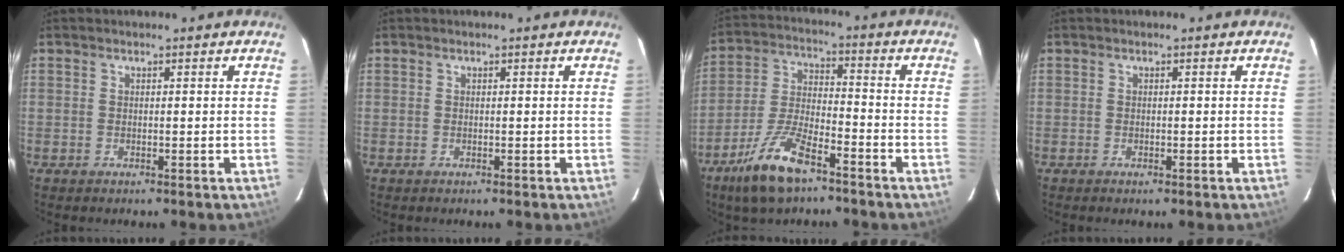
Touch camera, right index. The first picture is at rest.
{"total": 0.0}
{"total": 12.4, "force": [-8.1, 3.6, 8.6], "torque": [-0.188, -0.012, -0.154]}
{"total": 0.8, "force": [-0.3, 0.4, 0.6], "torque": [-0.016, -0.001, -0.003]}